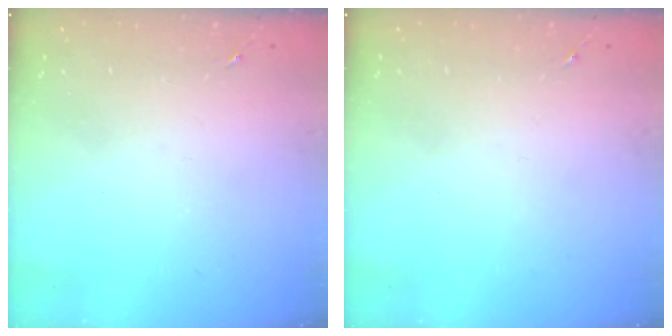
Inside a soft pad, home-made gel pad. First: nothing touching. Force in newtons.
{"total": 0.0}